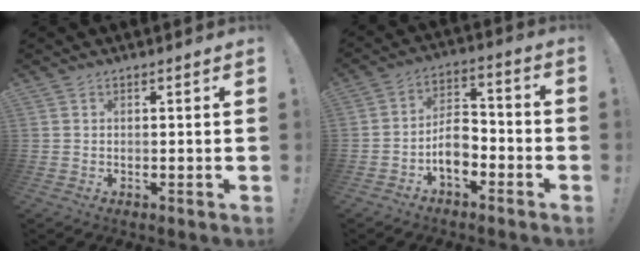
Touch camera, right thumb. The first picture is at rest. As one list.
[{"total": 9.0, "force": [-4.2, 5.7, 5.5], "torque": [-0.100, 0.025, -0.073]}]